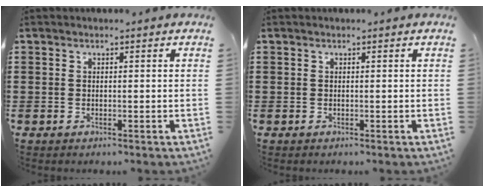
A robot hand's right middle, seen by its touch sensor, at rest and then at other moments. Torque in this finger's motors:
{"motor_torque": [0.94, -0.97, -0.01, 0.01]}